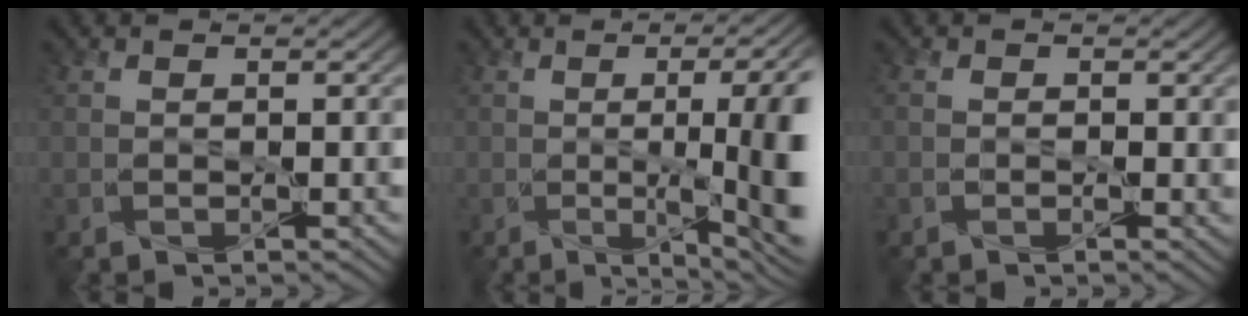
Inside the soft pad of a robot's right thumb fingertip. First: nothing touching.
{"total": 13.9, "force": [-1.9, 4.5, 13.1], "torque": [-0.135, 0.011, -0.032]}
{"total": 1.3, "force": [-0.1, 0.9, 0.9], "torque": [-0.015, 0.001, -0.006]}